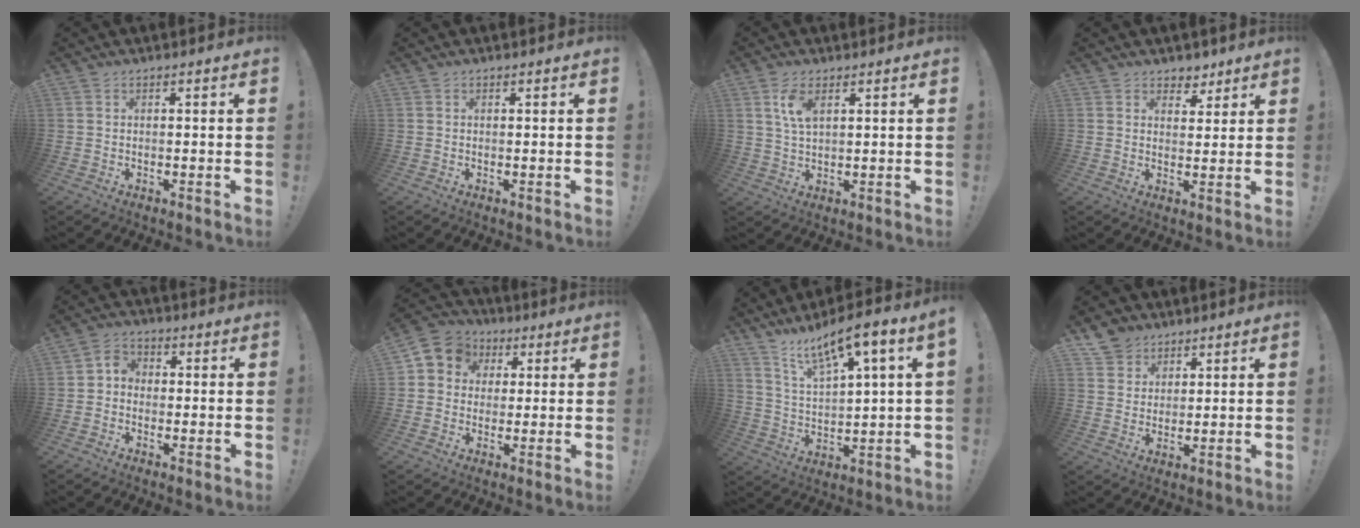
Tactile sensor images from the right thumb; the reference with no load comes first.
{"total": 0.0}
{"total": 6.1, "force": [2.8, 2.9, 4.6], "torque": [-0.081, -0.008, 0.049]}
{"total": 5.4, "force": [3.7, 3.8, 0.8], "torque": [-0.003, -0.026, 0.071]}
{"total": 4.2, "force": [-1.3, 3.5, 2.1], "torque": [-0.043, 0.020, -0.020]}
{"total": 7.4, "force": [1.2, 6.9, 2.3], "torque": [-0.026, 0.001, 0.027]}
{"total": 10.0, "force": [7.3, 1.7, 6.7], "torque": [-0.122, -0.044, 0.122]}
{"total": 6.8, "force": [4.7, 4.8, 0.7], "torque": [-0.022, -0.030, 0.096]}